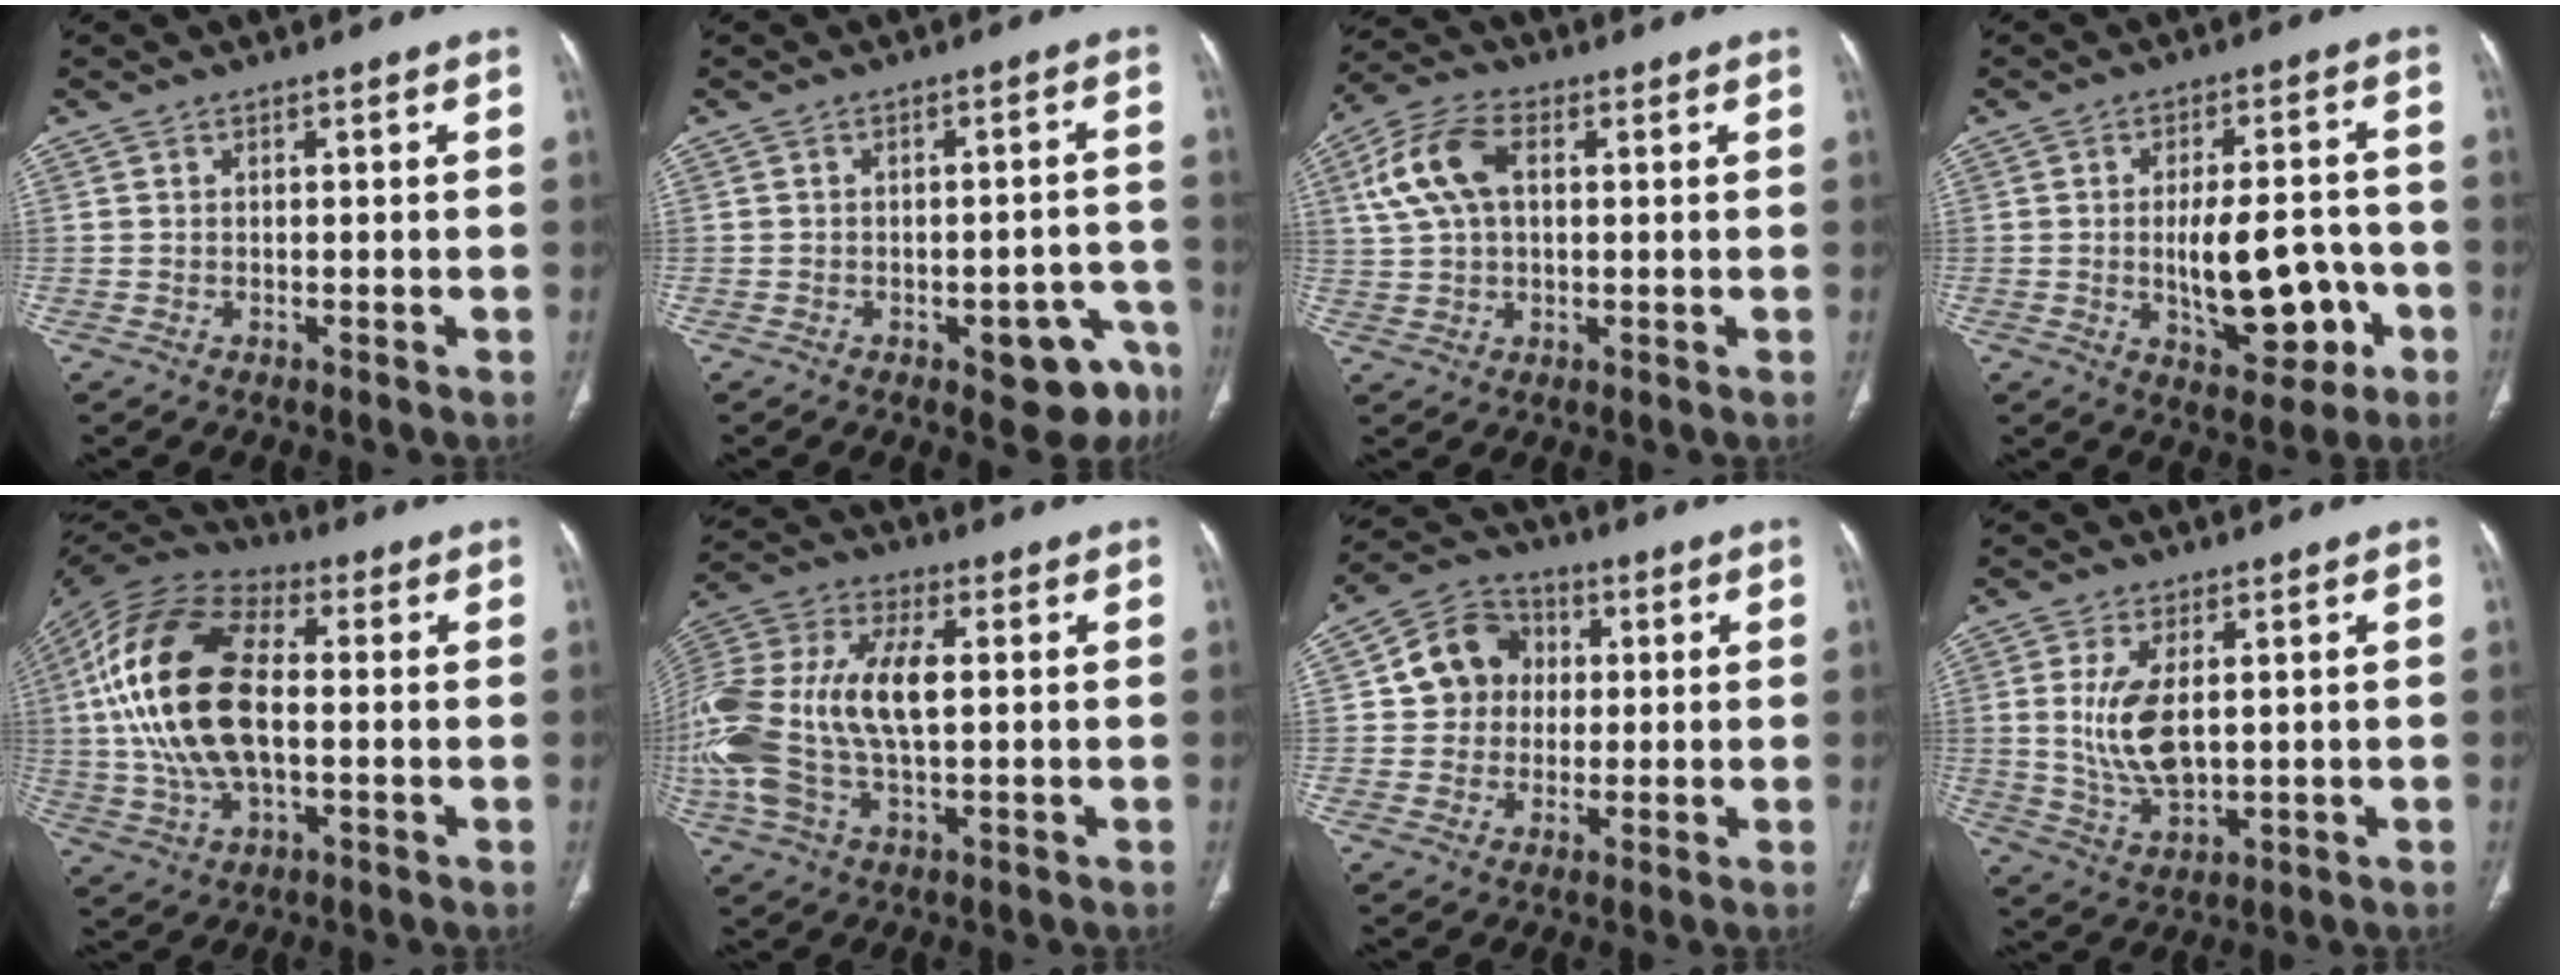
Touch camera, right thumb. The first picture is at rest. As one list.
[{"total": 9.2, "force": [-5.0, 4.2, 6.5], "torque": [-0.044, 0.036, -0.056]}, {"total": 10.6, "force": [2.6, 6.3, 8.1], "torque": [-0.172, 0.022, 0.048]}, {"total": 13.3, "force": [-2.9, 6.5, 11.2], "torque": [-0.143, 0.022, -0.029]}, {"total": 21.5, "force": [0.8, 11.1, 18.4], "torque": [-0.378, 0.014, 0.011]}, {"total": 23.4, "force": [0.8, 12.0, 20.0], "torque": [-0.487, 0.020, 0.017]}, {"total": 10.0, "force": [1.3, 9.1, 4.1], "torque": [-0.038, 0.013, 0.013]}, {"total": 9.3, "force": [1.4, 4.5, 8.0], "torque": [-0.162, -0.016, 0.040]}]